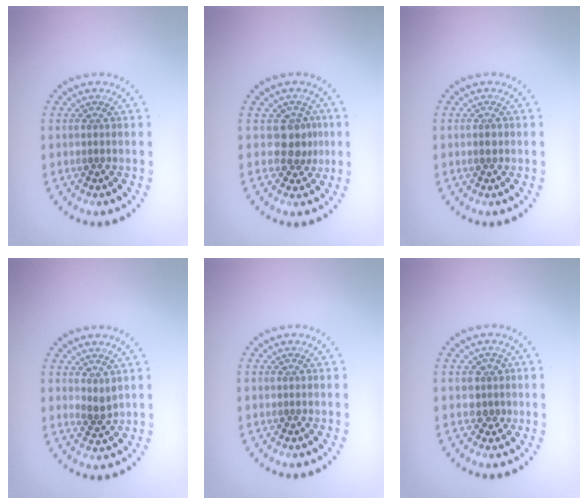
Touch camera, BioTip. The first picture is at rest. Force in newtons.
{"total": 2.4, "press": 1.9, "slide": 1.5}
{"total": 1.0, "press": 1.0, "slide": 0.1}
{"total": 1.3, "press": 1.0, "slide": 0.8}
{"total": 0.0}
{"total": 1.6, "press": 1.3, "slide": 0.9}